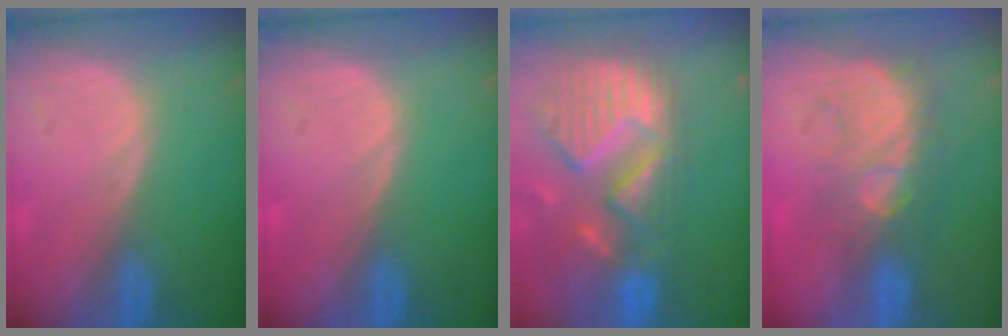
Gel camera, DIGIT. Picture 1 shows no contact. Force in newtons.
{"total": 0.0}
{"total": 14.0, "press": 11.8, "slide": 7.6}
{"total": 8.8, "press": 7.6, "slide": 4.5}